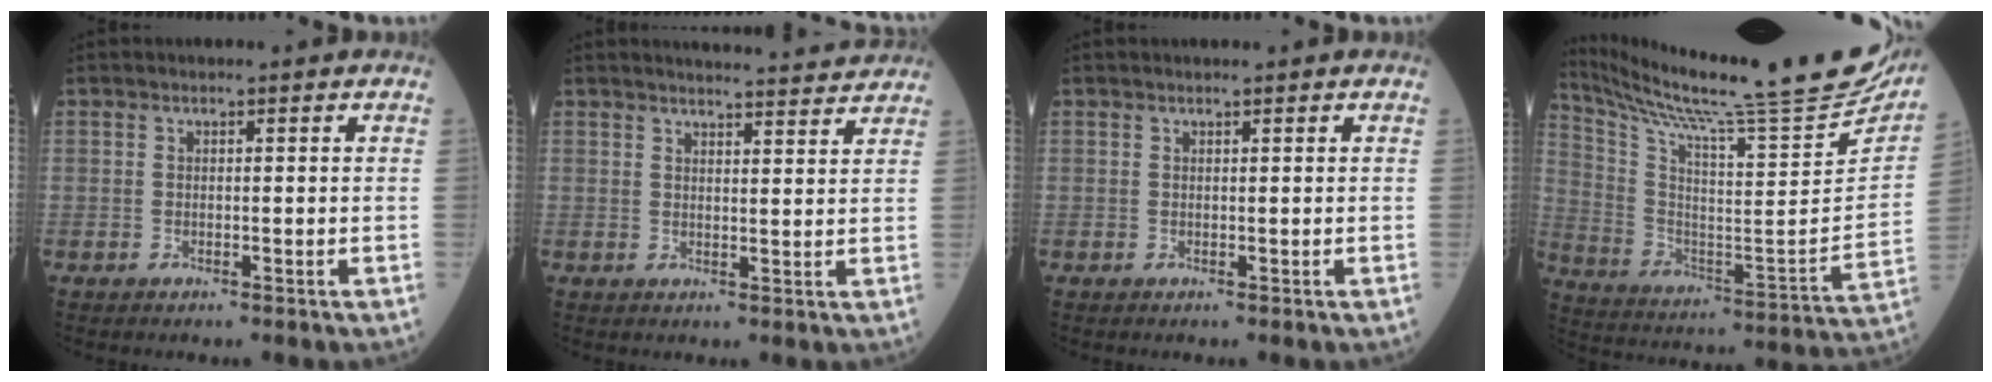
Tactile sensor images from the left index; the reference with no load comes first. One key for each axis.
{"total": 10.2, "fx": 10.0, "fy": 0.3, "fz": 2.2, "tx": -0.026, "ty": 0.001, "tz": 0.113}
{"total": 0.6, "fx": 0.6, "fy": -0.1, "fz": 0.3, "tx": -0.006, "ty": 0.004, "tz": 0.011}
{"total": 31.3, "fx": 27.1, "fy": 0.7, "fz": 15.7, "tx": -0.276, "ty": -0.086, "tz": 0.389}